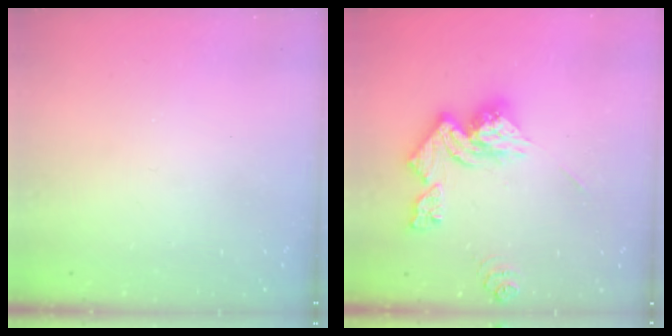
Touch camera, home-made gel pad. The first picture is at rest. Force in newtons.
{"total": 13.3, "press": 13.3, "slide": 1.3}